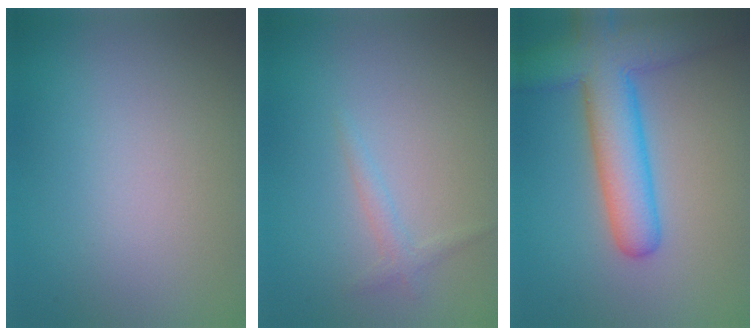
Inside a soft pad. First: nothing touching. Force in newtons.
{"total": 1.1, "press": 1.1, "slide": 0.1}
{"total": 8.4, "press": 8.4, "slide": 0.3}